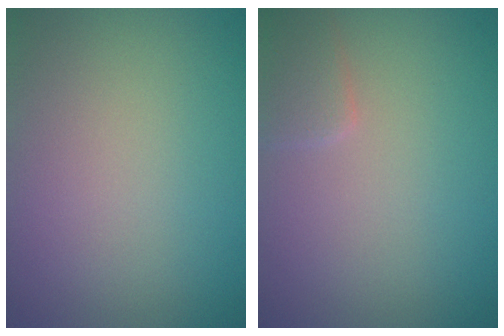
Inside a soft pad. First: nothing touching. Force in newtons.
{"total": 1.7, "press": 1.7, "slide": 0.1}